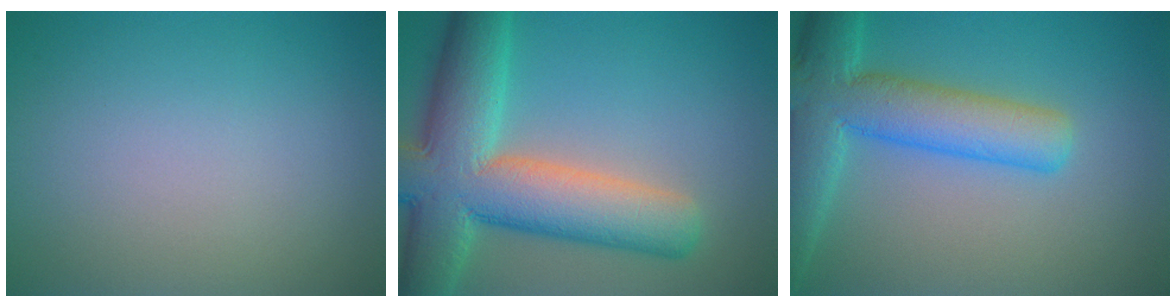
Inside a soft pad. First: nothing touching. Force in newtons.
{"total": 12.0, "press": 12.0, "slide": 0.7}
{"total": 8.1, "press": 8.1, "slide": 0.4}